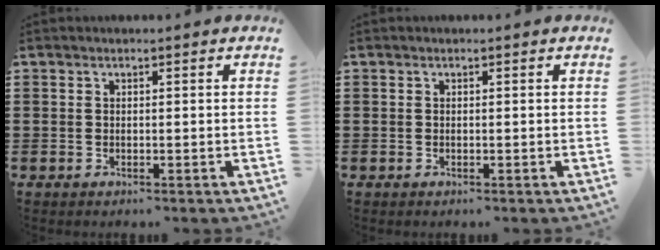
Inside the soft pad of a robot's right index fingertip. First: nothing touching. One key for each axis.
{"total": 0.0}